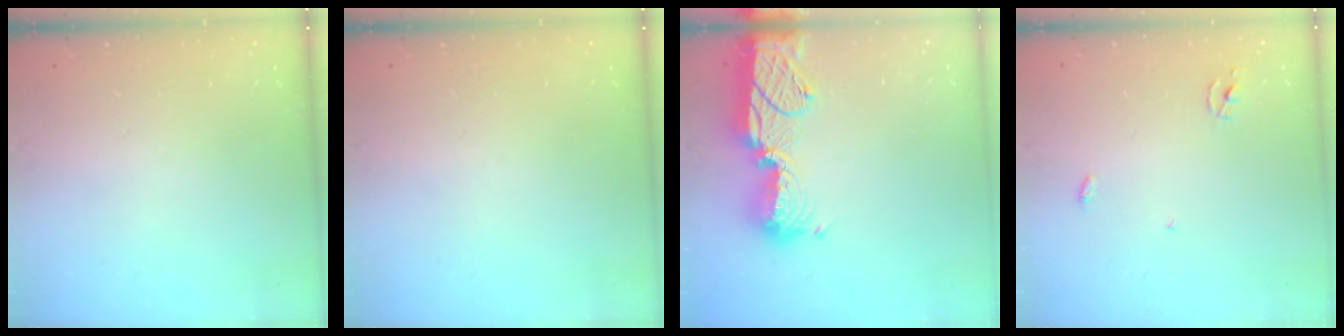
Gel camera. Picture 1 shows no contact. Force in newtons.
{"total": 0.0}
{"total": 17.8, "press": 17.8, "slide": 1.2}
{"total": 2.3, "press": 2.3, "slide": 0.1}